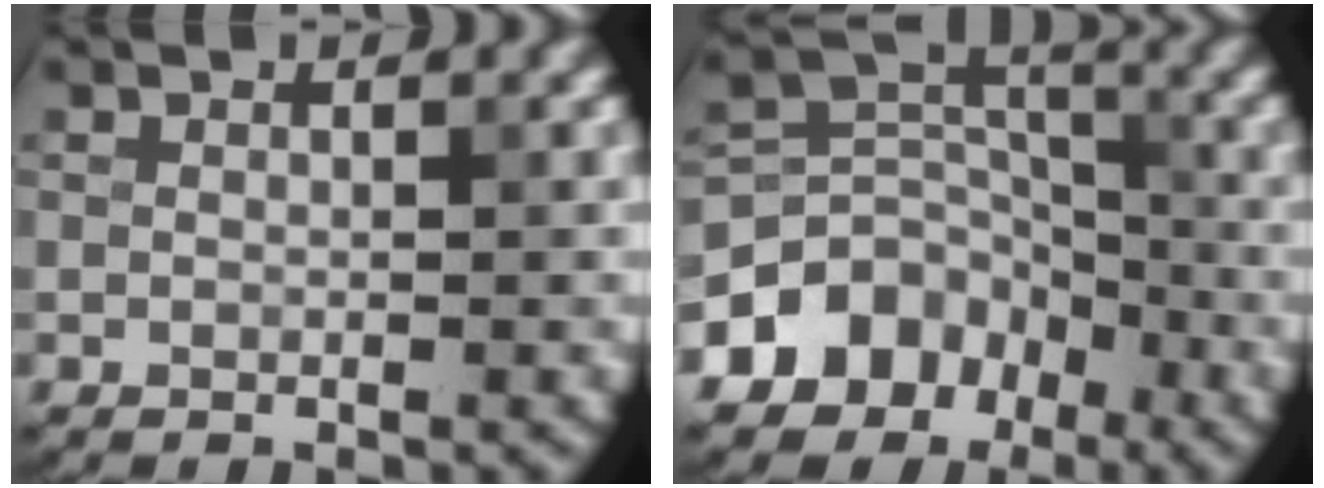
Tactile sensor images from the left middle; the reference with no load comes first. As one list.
[{"total": 7.2, "force": [-4.1, 5.3, 2.5], "torque": [-0.032, 0.012, -0.087]}]